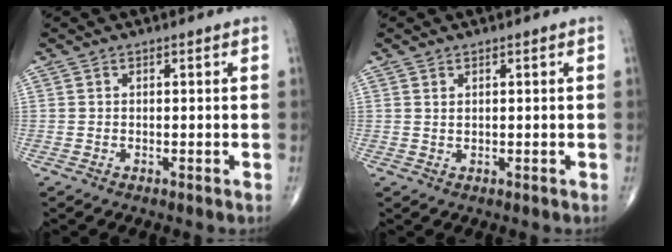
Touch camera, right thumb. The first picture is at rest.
{"total": 0.7, "force": [0.4, 0.2, 0.4], "torque": [-0.008, -0.002, 0.009]}